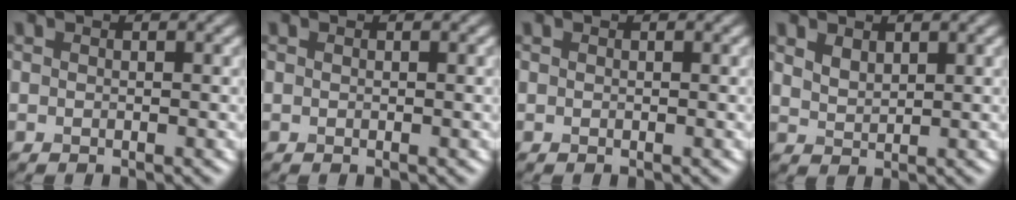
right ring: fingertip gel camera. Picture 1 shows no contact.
{"total": 0.0}
{"total": 0.0}
{"total": 1.8, "force": [1.2, 1.0, 0.9], "torque": [-0.021, -0.002, 0.029]}